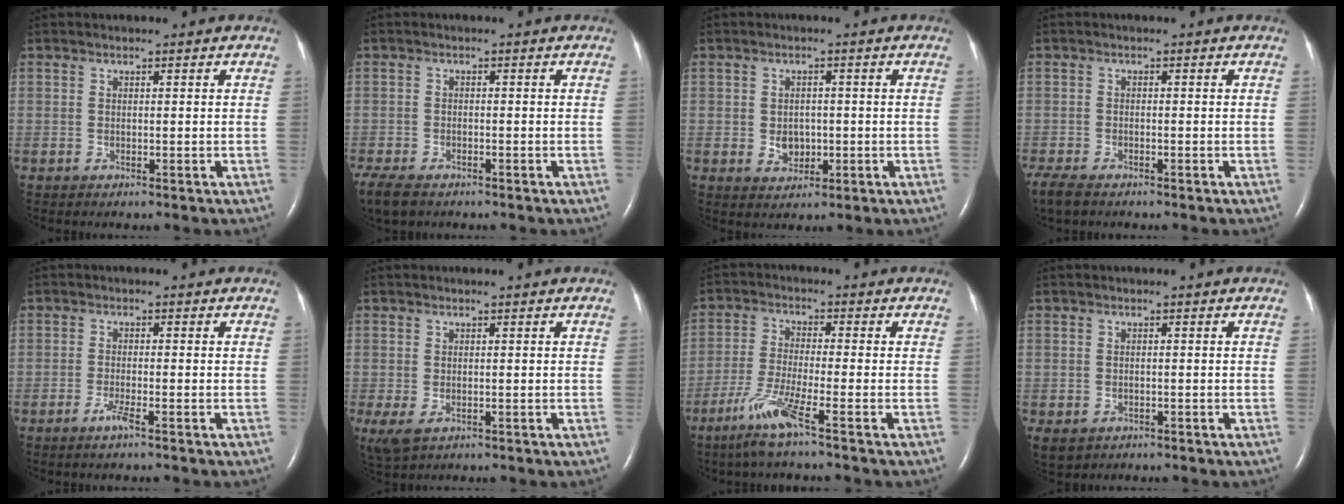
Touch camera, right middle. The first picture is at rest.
{"total": 7.5, "force": [-5.5, 3.4, 3.9], "torque": [-0.088, -0.014, -0.088]}
{"total": 3.1, "force": [-0.4, 2.4, 1.8], "torque": [-0.028, 0.005, 0.001]}
{"total": 4.9, "force": [-3.9, 1.6, 2.5], "torque": [-0.055, -0.013, -0.065]}
{"total": 2.1, "force": [-1.4, -0.1, 1.6], "torque": [-0.040, -0.004, -0.030]}
{"total": 3.5, "force": [-1.2, 1.8, 2.8], "torque": [-0.059, -0.013, -0.012]}
{"total": 7.1, "force": [-4.4, -0.8, 5.5], "torque": [-0.117, -0.022, -0.093]}
{"total": 4.1, "force": [-2.2, 3.1, 1.7], "torque": [-0.036, -0.002, -0.027]}